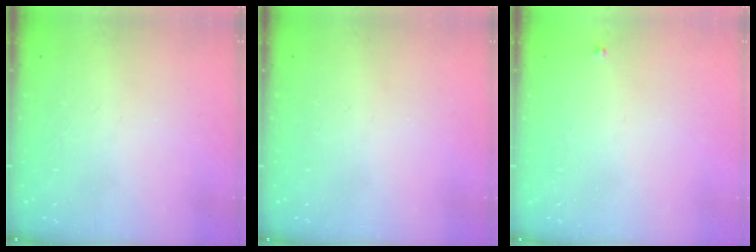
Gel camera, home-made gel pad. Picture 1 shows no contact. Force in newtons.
{"total": 0.0}
{"total": 2.7, "press": 2.7, "slide": 0.3}